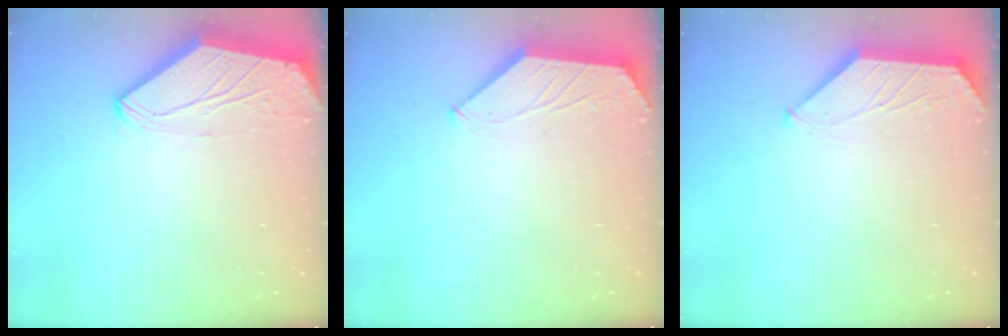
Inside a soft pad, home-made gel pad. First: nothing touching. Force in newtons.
{"total": 1.1, "press": 1.0, "slide": 0.3}
{"total": 1.2, "press": 1.1, "slide": 0.3}